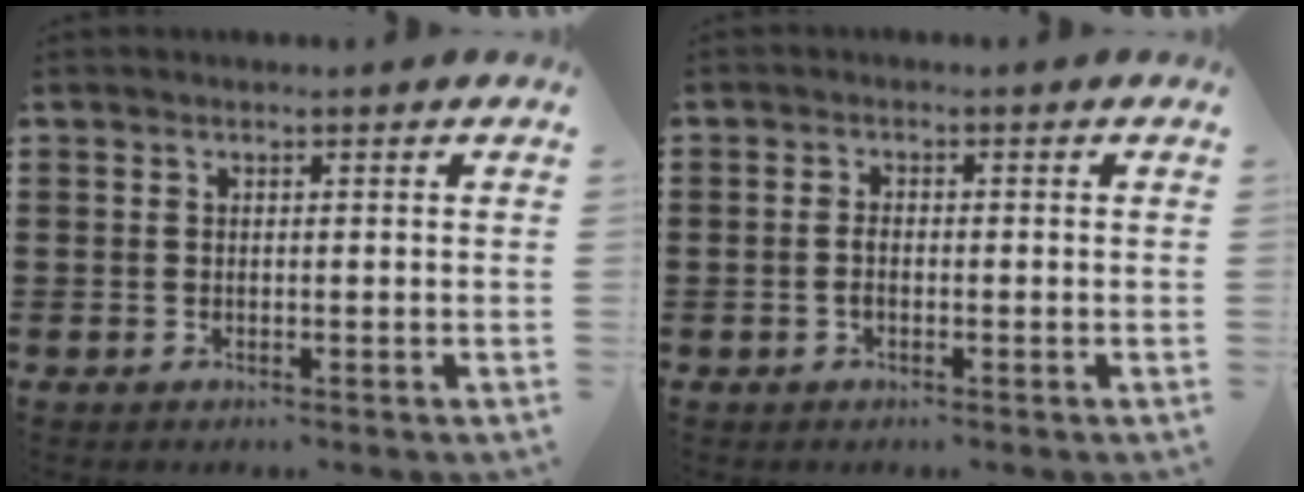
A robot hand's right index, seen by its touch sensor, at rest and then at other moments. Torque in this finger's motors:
{"motor_torque": [1.46, 0.67, -0.12, -0.08]}